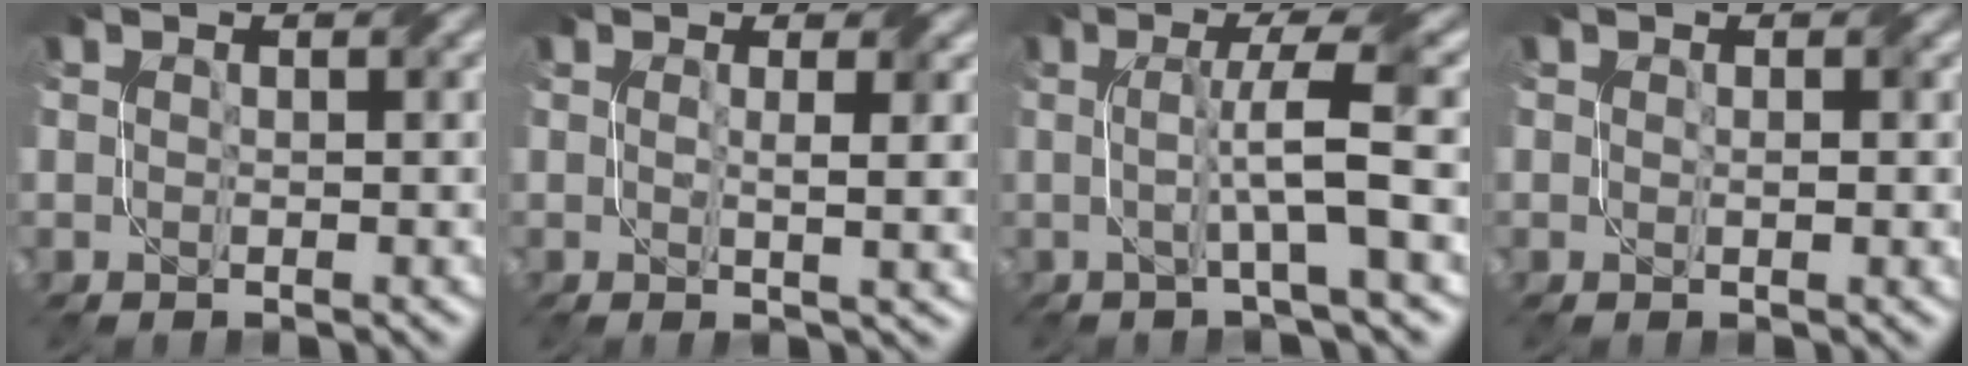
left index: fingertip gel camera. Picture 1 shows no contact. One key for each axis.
{"total": 3.1, "fx": 0.7, "fy": 0.7, "fz": 2.9, "tx": -0.040, "ty": -0.002, "tz": 0.009}
{"total": 5.4, "fx": -0.1, "fy": 0.4, "fz": 5.4, "tx": -0.093, "ty": 0.005, "tz": -0.005}
{"total": 1.1, "fx": 0.1, "fy": 0.4, "fz": 1.0, "tx": -0.017, "ty": -0.003, "tz": 0.004}